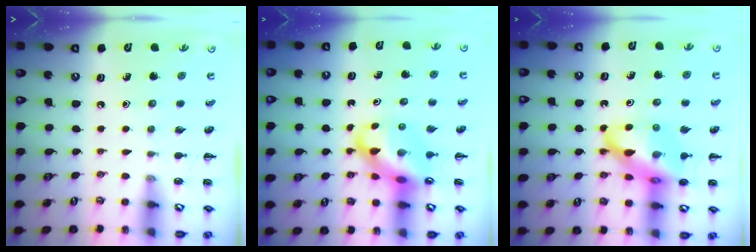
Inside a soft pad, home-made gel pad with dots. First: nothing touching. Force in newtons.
{"total": 10.6, "press": 10.2, "slide": 3.0}
{"total": 18.3, "press": 18.0, "slide": 3.6}